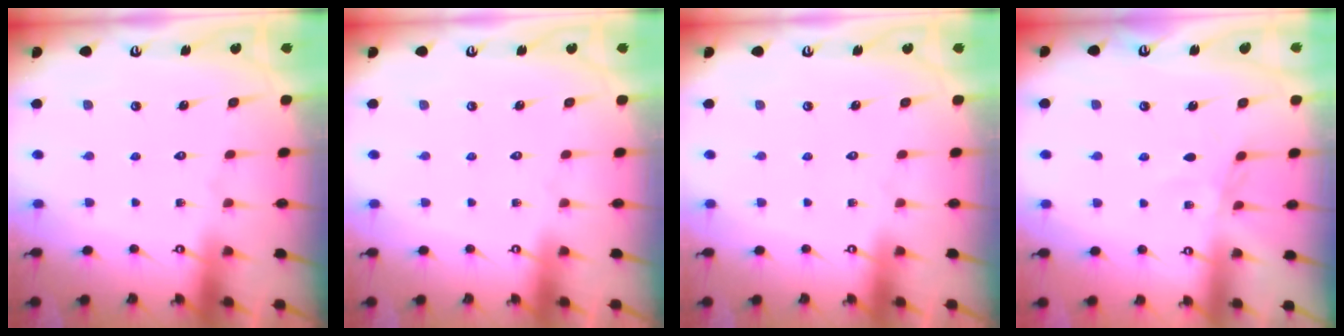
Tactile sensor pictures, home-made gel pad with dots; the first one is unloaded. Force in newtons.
{"total": 0.0}
{"total": 0.0}
{"total": 1.9, "press": 1.9, "slide": 0.5}